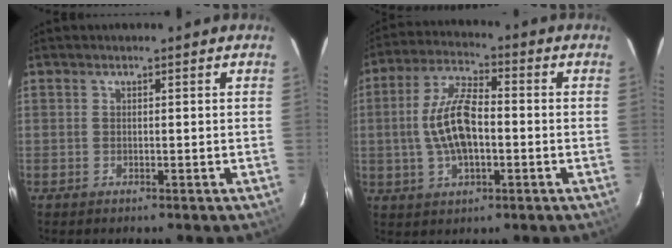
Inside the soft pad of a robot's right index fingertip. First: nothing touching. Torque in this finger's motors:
{"motor_torque": [1.39, -0.39, 0.78, 0.13]}